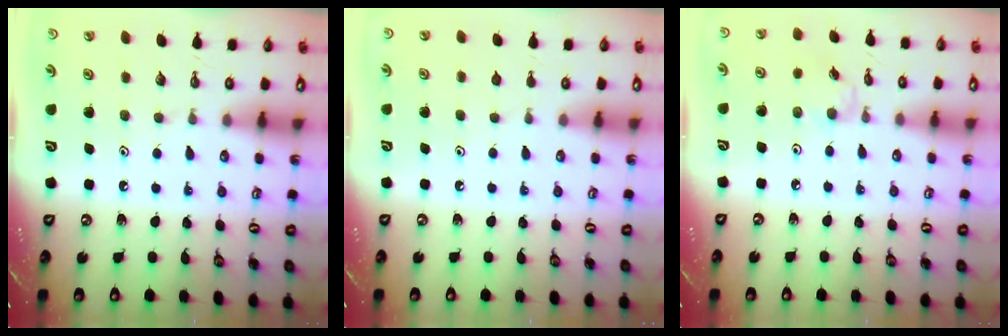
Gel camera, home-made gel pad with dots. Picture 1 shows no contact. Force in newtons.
{"total": 0.8, "press": 0.7, "slide": 0.3}
{"total": 1.8, "press": 1.8, "slide": 0.4}